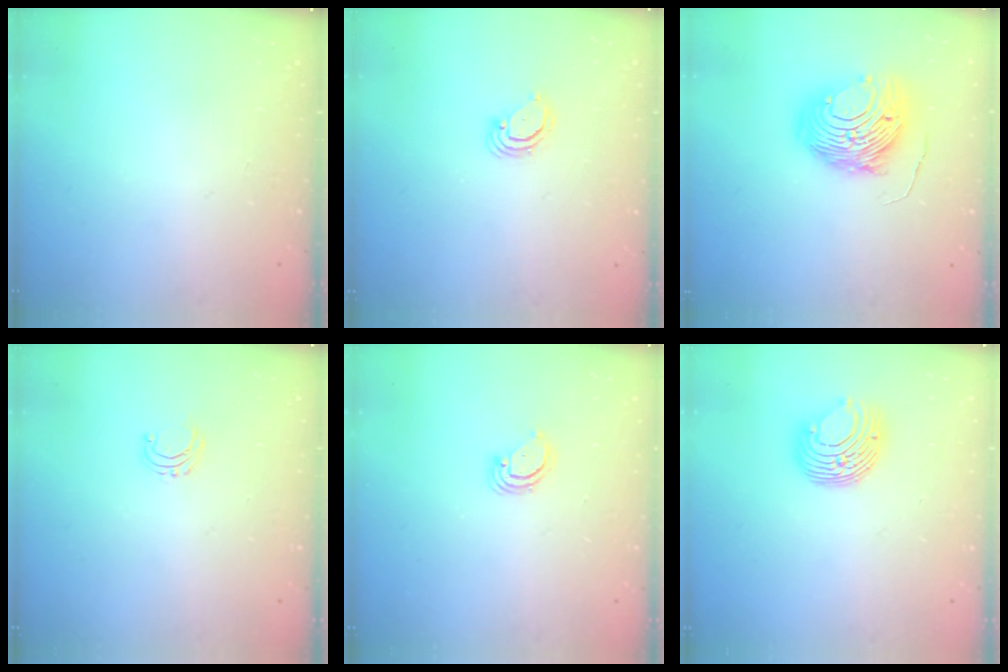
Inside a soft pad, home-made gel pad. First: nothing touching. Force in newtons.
{"total": 3.2, "press": 3.2, "slide": 0.2}
{"total": 13.1, "press": 13.0, "slide": 1.2}
{"total": 3.7, "press": 3.7, "slide": 0.3}
{"total": 3.2, "press": 3.2, "slide": 0.3}
{"total": 10.6, "press": 10.6, "slide": 0.3}